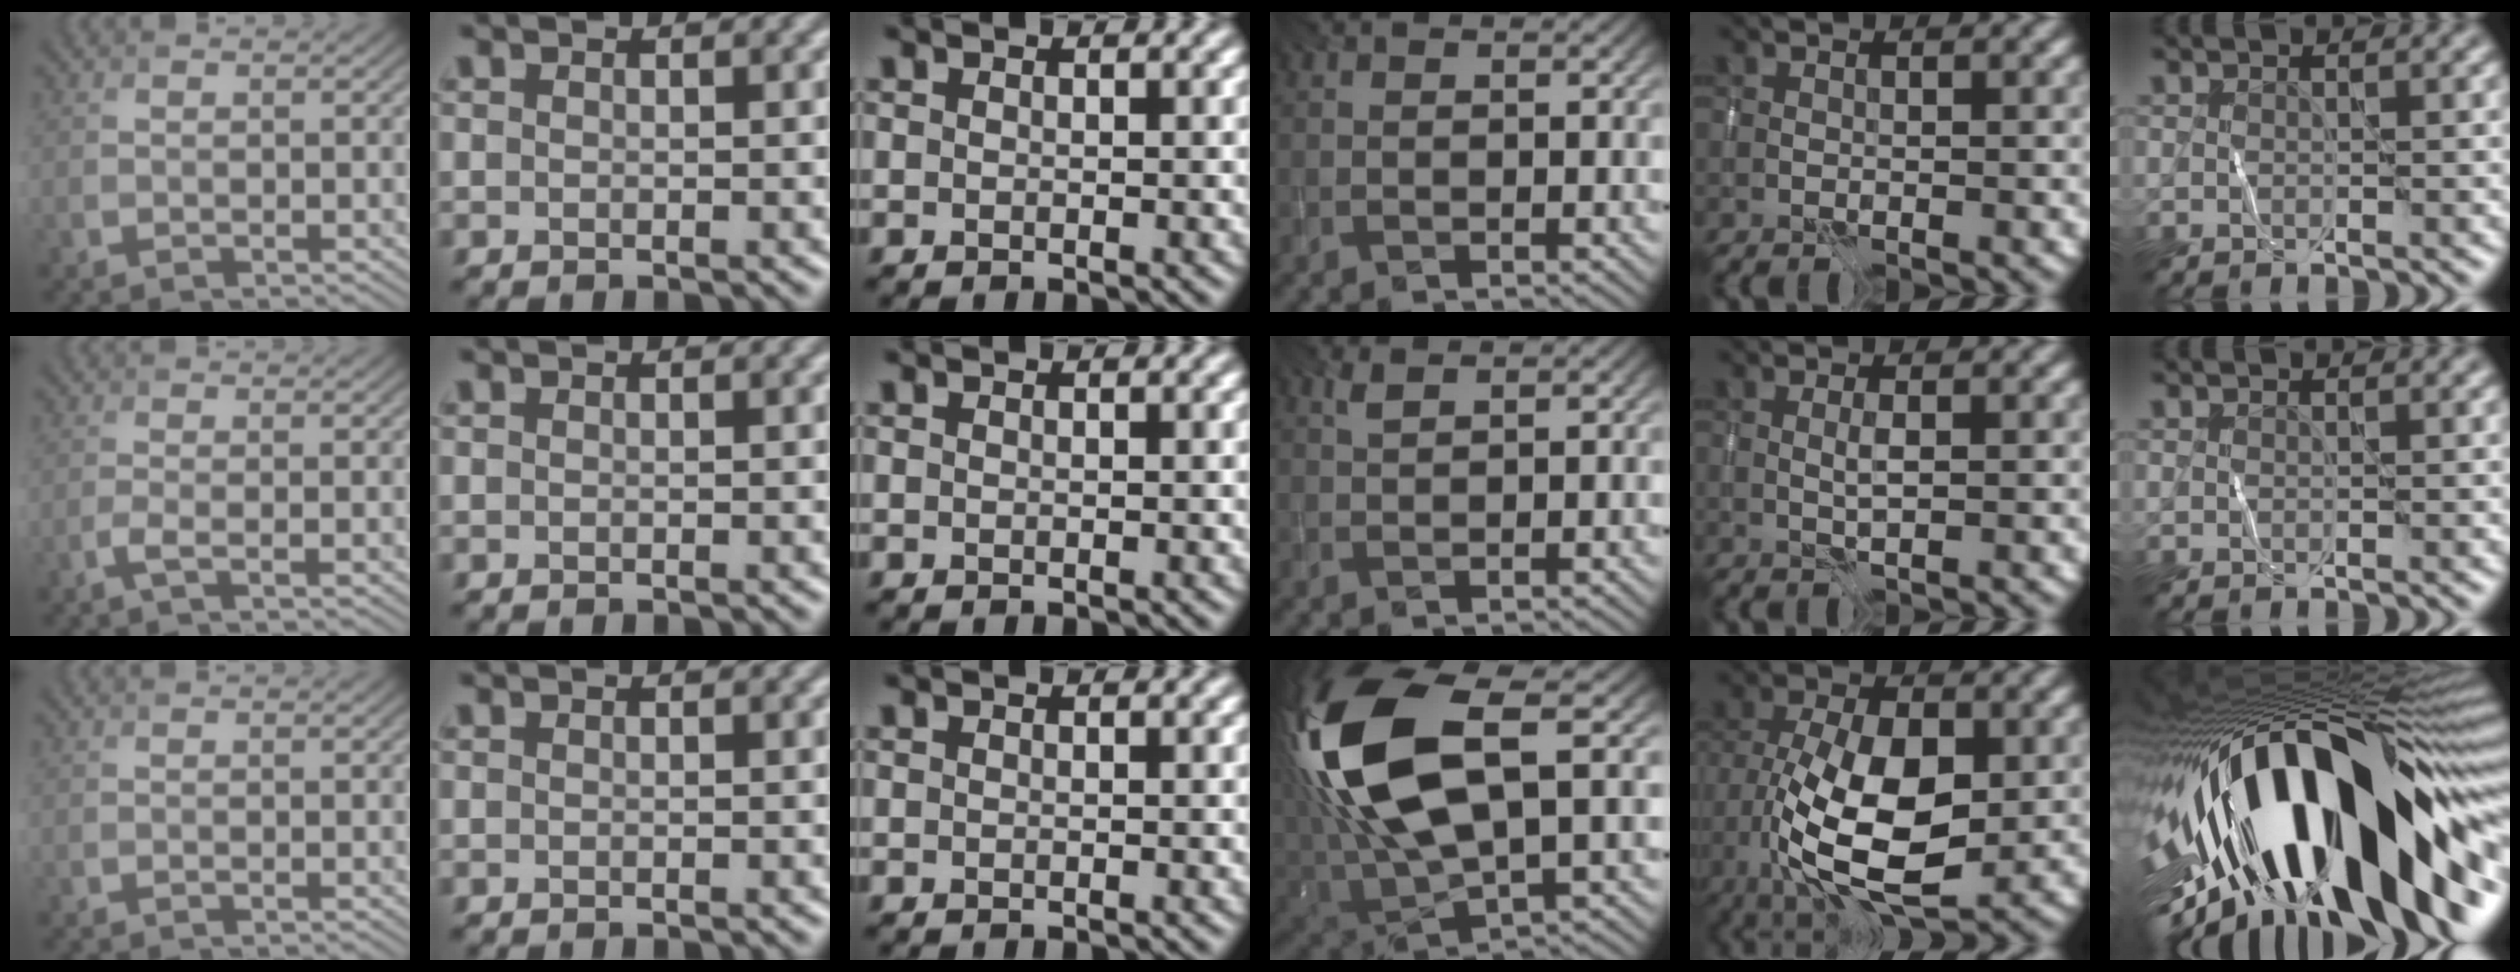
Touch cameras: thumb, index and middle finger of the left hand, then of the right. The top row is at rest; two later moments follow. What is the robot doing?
{"motion": "wipe", "object": "whiteboard"}